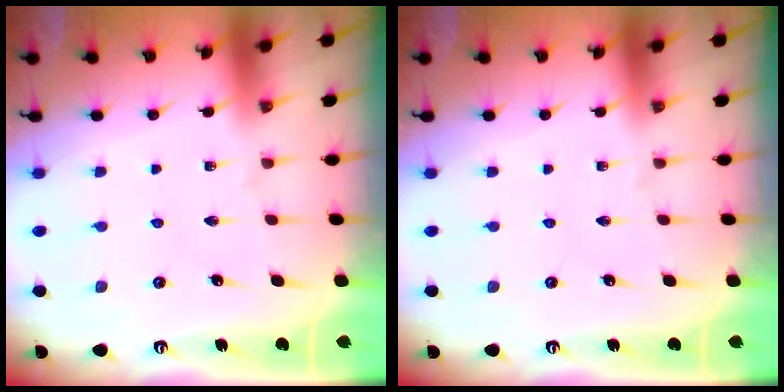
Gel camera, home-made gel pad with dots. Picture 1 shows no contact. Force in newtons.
{"total": 0.0}